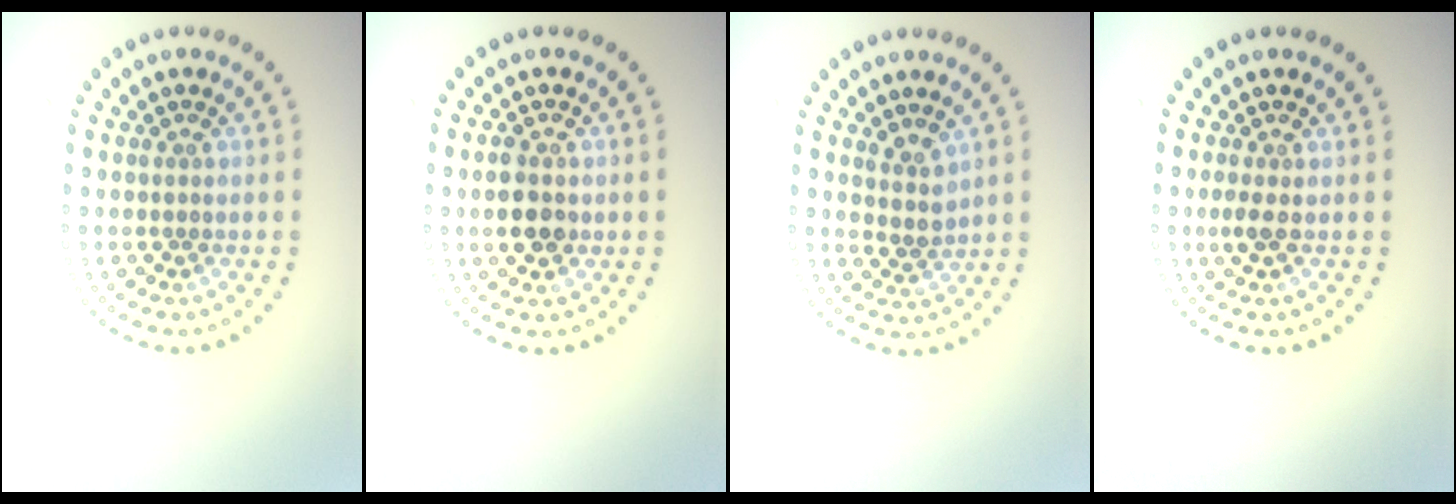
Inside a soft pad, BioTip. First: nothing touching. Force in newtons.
{"total": 2.8, "press": 2.8, "slide": 0.2}
{"total": 1.8, "press": 1.4, "slide": 1.2}
{"total": 1.0, "press": 1.0, "slide": 0.3}